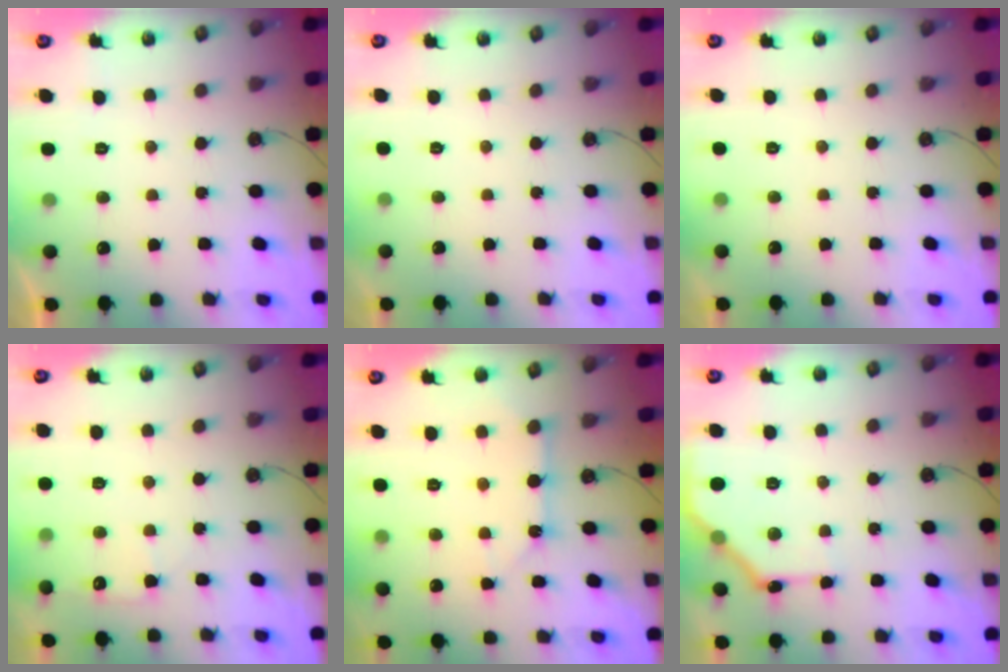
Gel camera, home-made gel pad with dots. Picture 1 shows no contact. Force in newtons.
{"total": 0.0}
{"total": 0.0}
{"total": 6.1, "press": 6.1, "slide": 0.7}
{"total": 8.4, "press": 8.4, "slide": 0.8}
{"total": 13.3, "press": 13.3, "slide": 0.2}